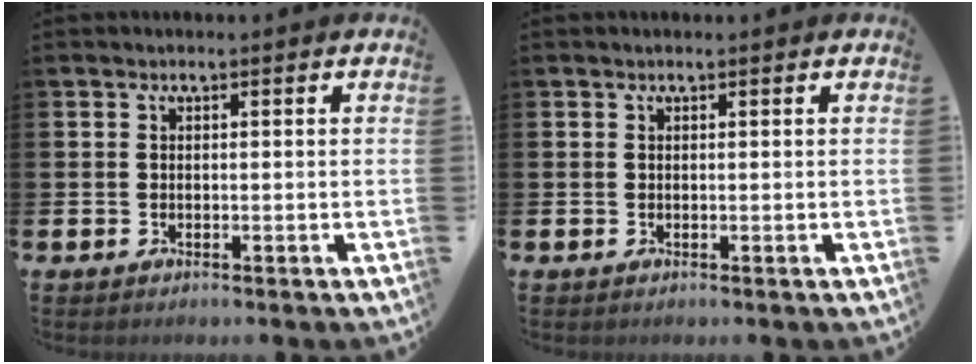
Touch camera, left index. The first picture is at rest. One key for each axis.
{"total": 0.0}